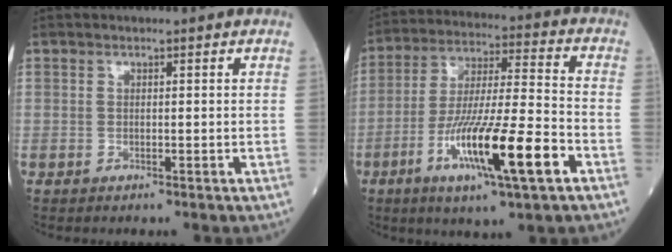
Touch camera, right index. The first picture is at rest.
{"total": 16.6, "force": [-6.8, 1.2, 15.1], "torque": [-0.279, -0.018, -0.115]}